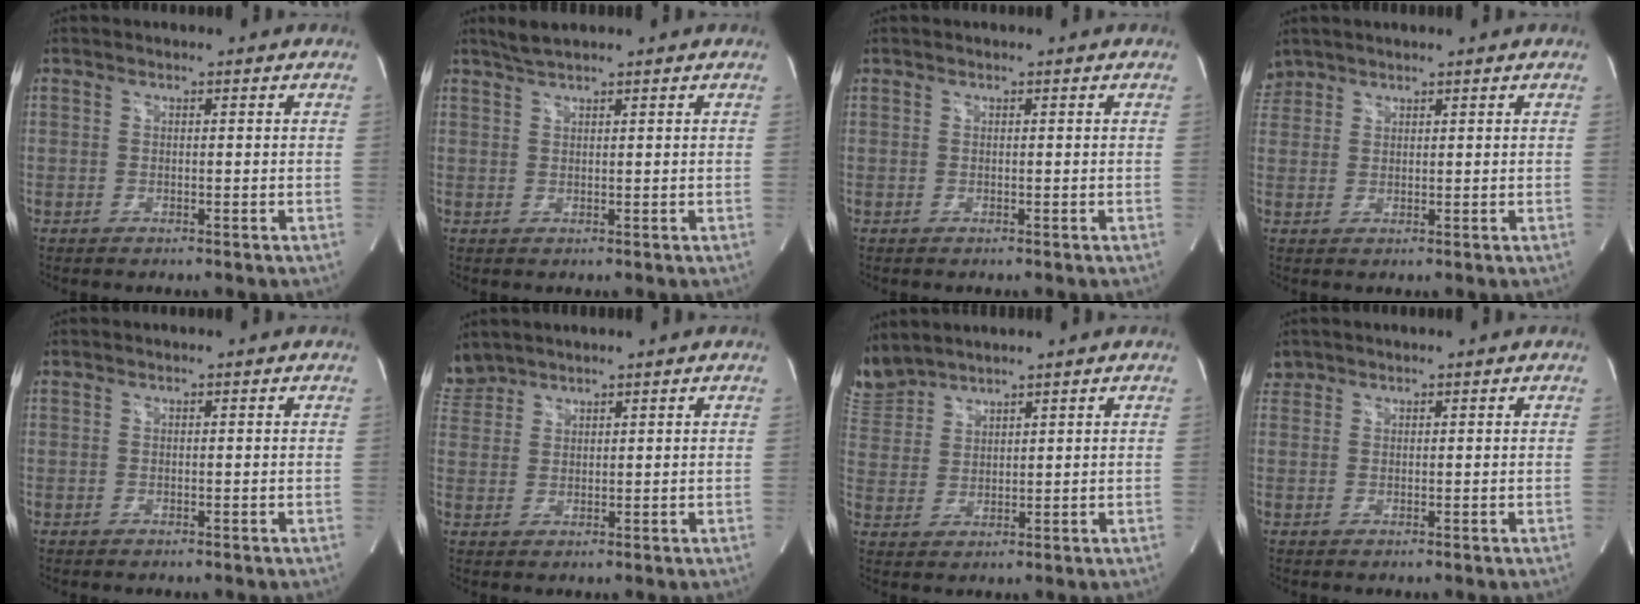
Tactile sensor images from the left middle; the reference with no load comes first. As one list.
[{"total": 2.3, "force": [2.1, -0.3, 1.0], "torque": [-0.024, 0.007, 0.043]}, {"total": 0.0}, {"total": 2.9, "force": [2.5, 1.5, -0.1], "torque": [-0.002, 0.014, 0.052]}, {"total": 0.0}, {"total": 3.8, "force": [3.6, 1.1, -0.2], "torque": [-0.006, 0.016, 0.081]}, {"total": 6.4, "force": [6.3, 1.1, 0.5], "torque": [-0.029, 0.015, 0.141]}, {"total": 1.8, "force": [1.4, 1.2, -0.1], "torque": [0.005, 0.013, 0.026]}]